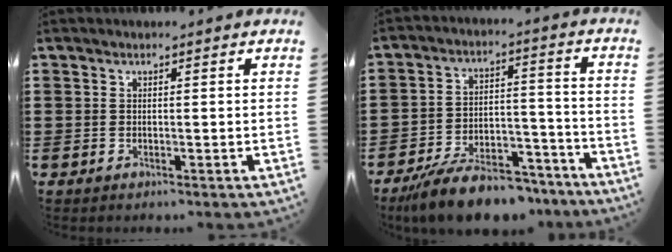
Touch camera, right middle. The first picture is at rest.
{"total": 9.9, "force": [-8.6, 2.5, 4.0], "torque": [-0.066, 0.031, -0.161]}